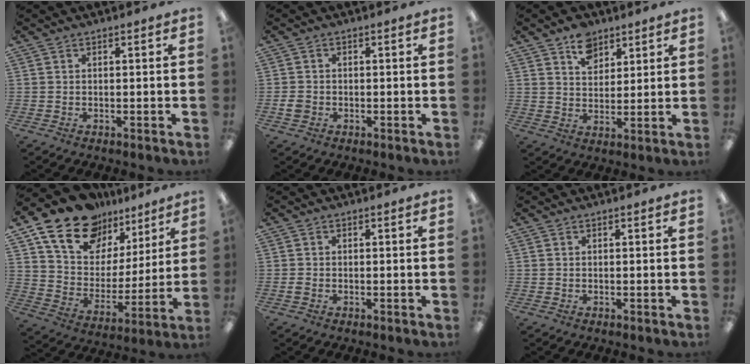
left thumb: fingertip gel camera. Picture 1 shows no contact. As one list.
[{"total": 2.2, "force": [-0.6, 1.8, 1.1], "torque": [-0.018, 0.004, -0.012]}, {"total": 8.2, "force": [5.5, 5.4, 2.9], "torque": [-0.030, -0.023, 0.096]}, {"total": 17.1, "force": [13.0, 9.6, 5.6], "torque": [-0.129, -0.087, 0.242]}, {"total": 1.0, "force": [-0.5, 0.7, 0.6], "torque": [-0.010, 0.002, -0.009]}, {"total": 0.0}]